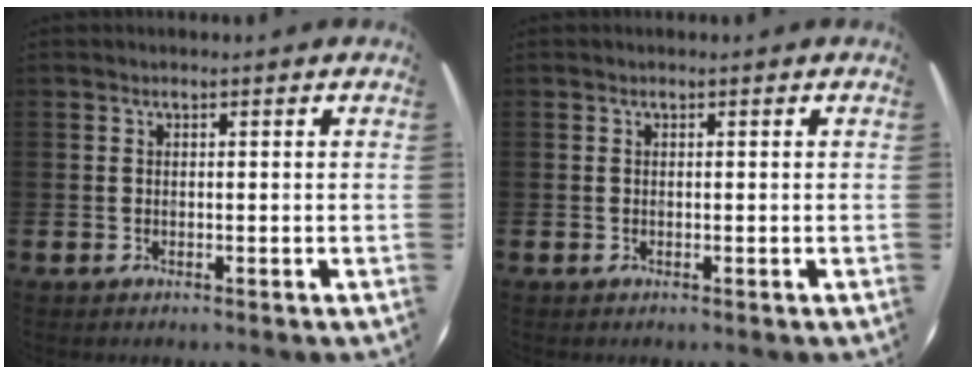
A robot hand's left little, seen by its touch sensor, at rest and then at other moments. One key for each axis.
{"total": 0.0}